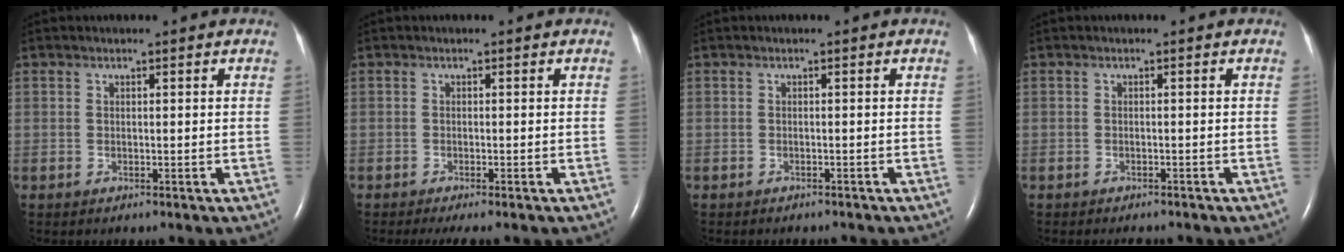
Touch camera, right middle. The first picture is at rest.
{"total": 3.7, "force": [-3.0, 0.3, 2.2], "torque": [-0.031, -0.010, -0.041]}
{"total": 2.8, "force": [-2.5, 0.8, 0.9], "torque": [-0.017, -0.005, -0.025]}
{"total": 3.2, "force": [-2.8, 1.0, 1.2], "torque": [-0.017, -0.005, -0.028]}